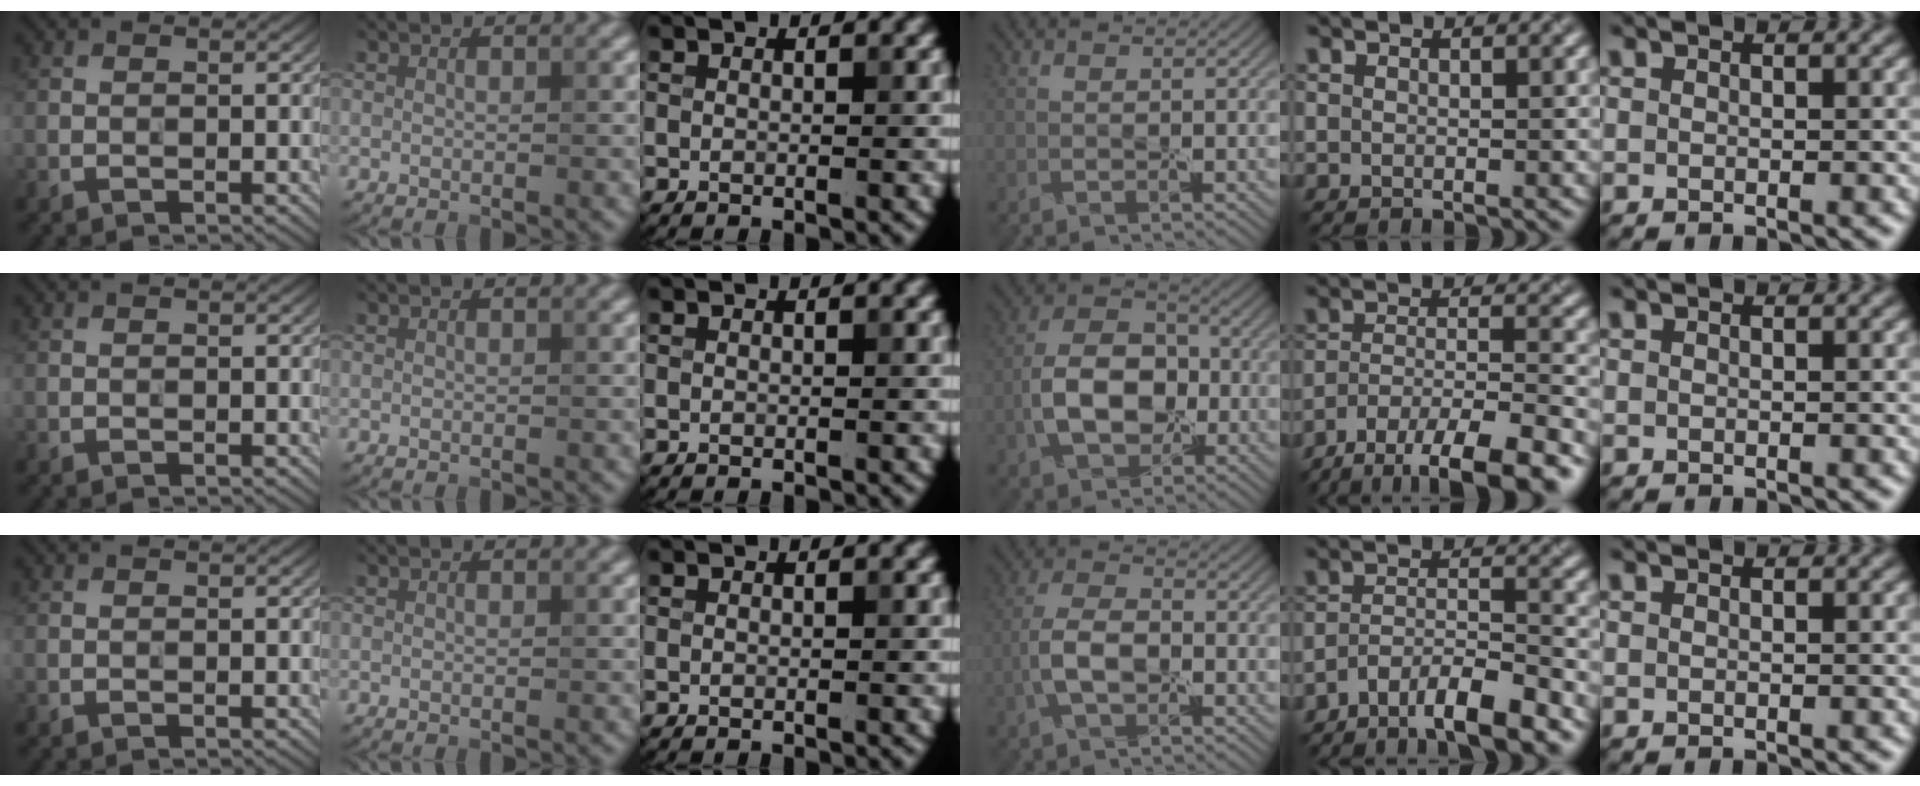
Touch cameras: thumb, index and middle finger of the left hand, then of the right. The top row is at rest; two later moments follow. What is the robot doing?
{"motion": "peel", "object": "shipping label"}